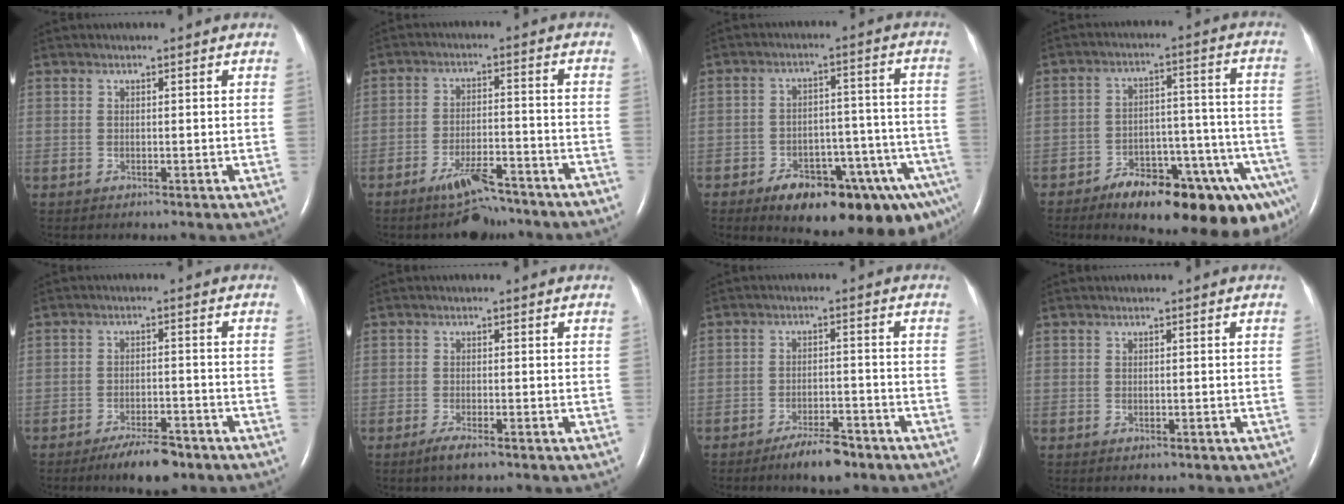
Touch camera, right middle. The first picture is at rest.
{"total": 8.6, "force": [-7.1, 1.9, 4.6], "torque": [-0.072, -0.006, -0.110]}
{"total": 18.7, "force": [-11.7, 6.2, 13.2], "torque": [-0.102, 0.036, -0.158]}
{"total": 20.8, "force": [-14.8, 6.0, 13.3], "torque": [-0.091, 0.033, -0.199]}
{"total": 6.3, "force": [-4.7, 1.7, 3.8], "torque": [-0.068, -0.004, -0.073]}
{"total": 2.5, "force": [-1.7, 0.3, 1.8], "torque": [-0.043, -0.006, -0.033]}
{"total": 5.9, "force": [-4.5, 1.5, 3.5], "torque": [-0.064, -0.002, -0.071]}
{"total": 0.8, "force": [-0.4, 0.4, 0.5], "torque": [-0.010, -0.001, -0.001]}